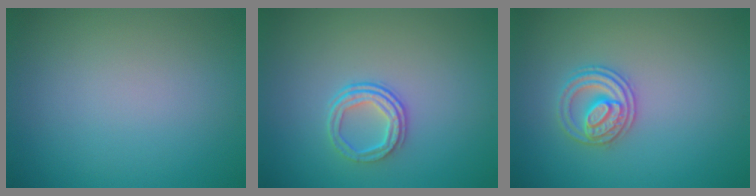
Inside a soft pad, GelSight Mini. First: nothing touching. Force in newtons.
{"total": 2.4, "press": 1.7, "slide": 1.7}
{"total": 2.6, "press": 2.5, "slide": 0.7}